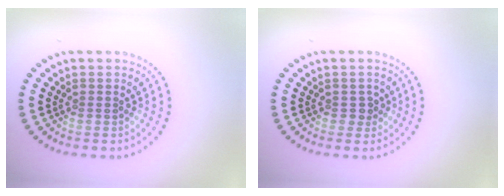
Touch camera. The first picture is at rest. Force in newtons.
{"total": 1.0, "press": 0.9, "slide": 0.4}